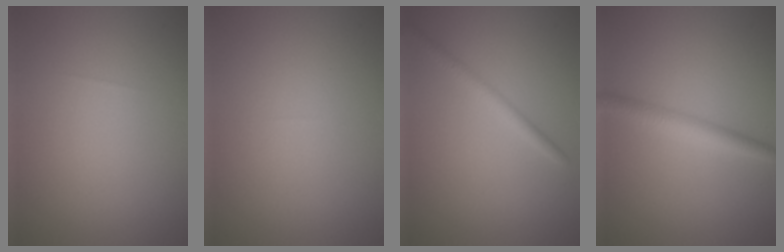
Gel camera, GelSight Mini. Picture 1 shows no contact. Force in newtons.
{"total": 0.0}
{"total": 1.8, "press": 1.8, "slide": 0.0}
{"total": 2.6, "press": 2.6, "slide": 0.0}